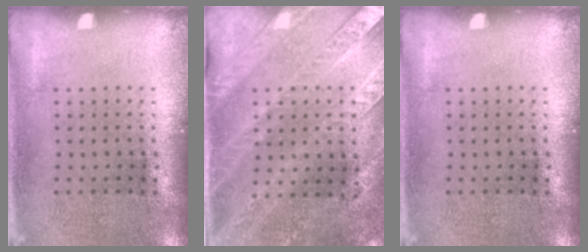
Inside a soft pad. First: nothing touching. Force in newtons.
{"total": 2.6, "press": 2.4, "slide": 1.2}
{"total": 0.0}